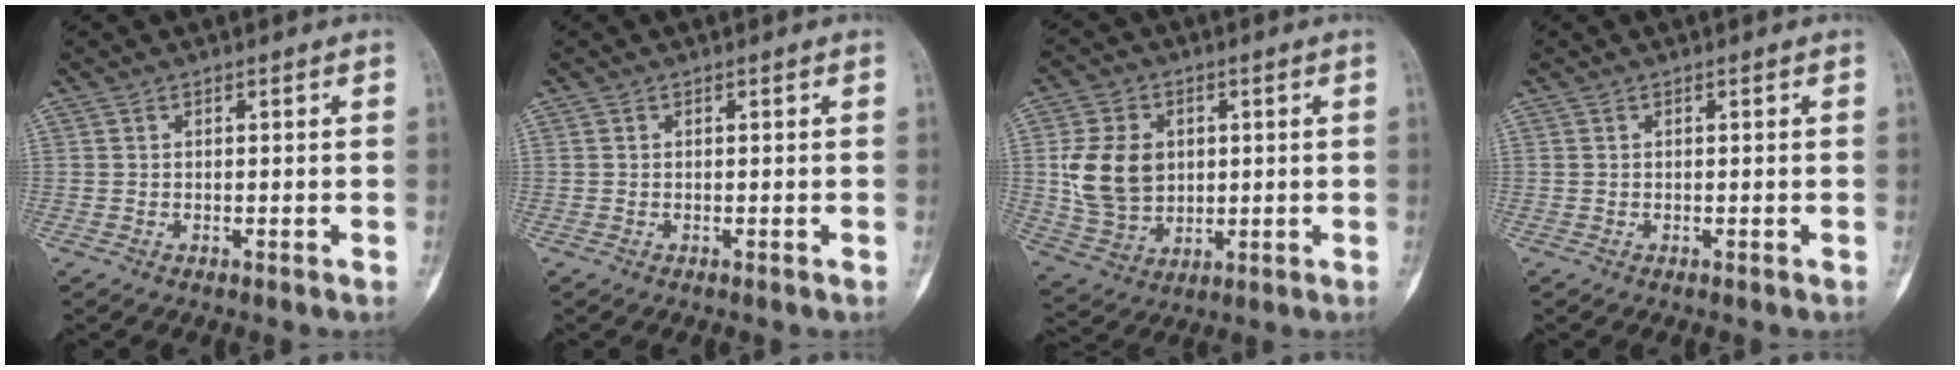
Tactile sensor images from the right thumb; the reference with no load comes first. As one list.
[{"total": 0.0}, {"total": 12.5, "force": [1.6, 9.7, 7.7], "torque": [-0.118, -0.007, 0.042]}, {"total": 0.0}]